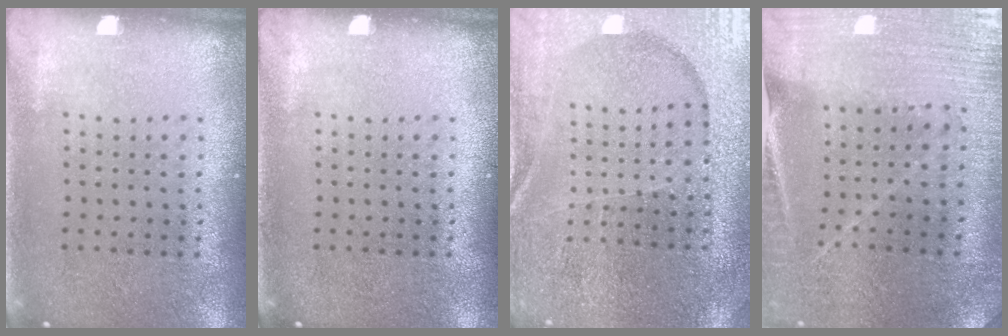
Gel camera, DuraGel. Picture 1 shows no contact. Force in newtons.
{"total": 0.0}
{"total": 3.3, "press": 3.3, "slide": 0.4}
{"total": 1.4, "press": 1.4, "slide": 0.2}